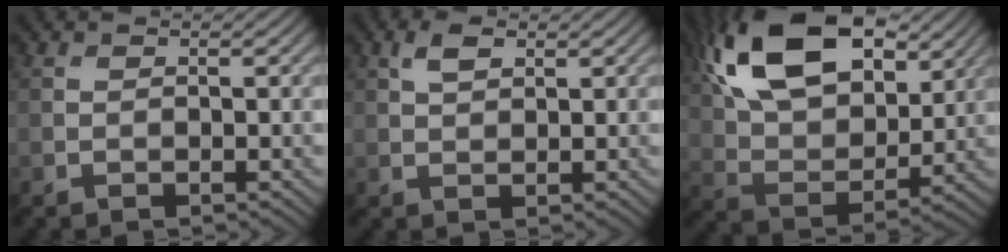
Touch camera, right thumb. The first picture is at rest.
{"total": 2.5, "force": [1.3, 1.2, 1.8], "torque": [-0.040, 0.005, 0.024]}
{"total": 18.1, "force": [8.8, 9.9, 12.4], "torque": [-0.253, 0.022, 0.136]}